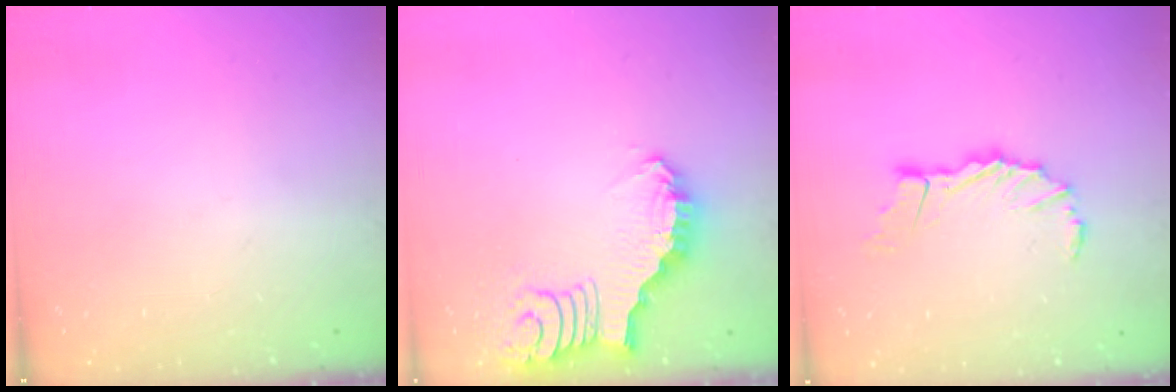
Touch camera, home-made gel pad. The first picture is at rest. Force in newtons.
{"total": 2.6, "press": 2.5, "slide": 0.5}
{"total": 9.8, "press": 9.6, "slide": 1.7}